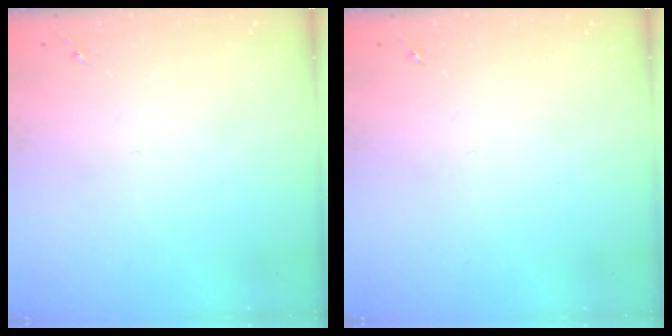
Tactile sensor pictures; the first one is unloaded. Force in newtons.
{"total": 0.0}